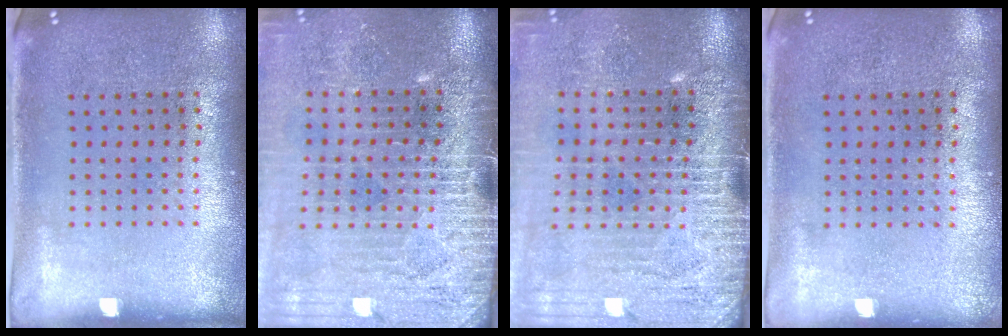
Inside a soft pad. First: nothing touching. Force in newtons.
{"total": 4.0, "press": 3.5, "slide": 1.9}
{"total": 4.2, "press": 3.6, "slide": 2.1}
{"total": 0.0}